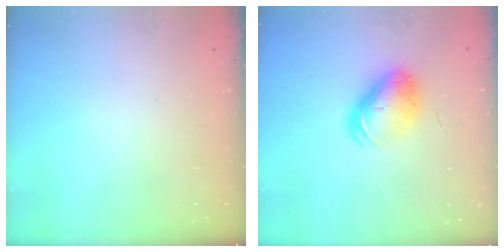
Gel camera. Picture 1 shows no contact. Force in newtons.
{"total": 9.2, "press": 9.1, "slide": 1.6}